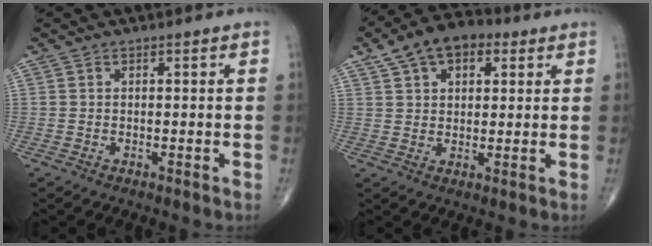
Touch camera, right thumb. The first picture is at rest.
{"total": 11.2, "force": [5.2, 6.6, 7.3], "torque": [-0.103, 0.010, 0.079]}